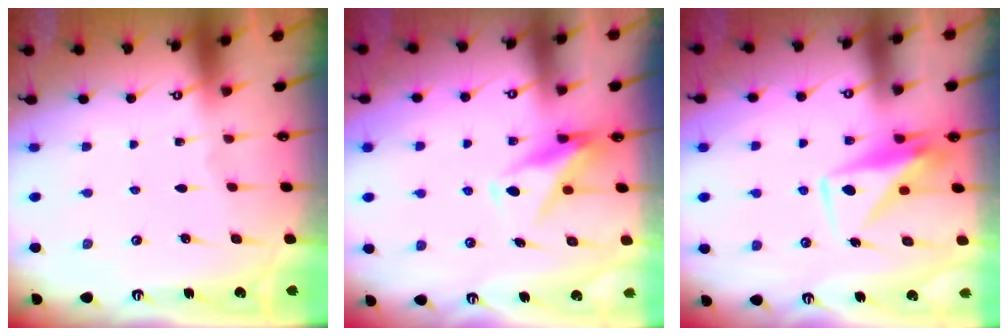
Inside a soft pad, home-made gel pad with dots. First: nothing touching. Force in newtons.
{"total": 10.3, "press": 10.3, "slide": 0.9}
{"total": 10.7, "press": 10.6, "slide": 0.5}